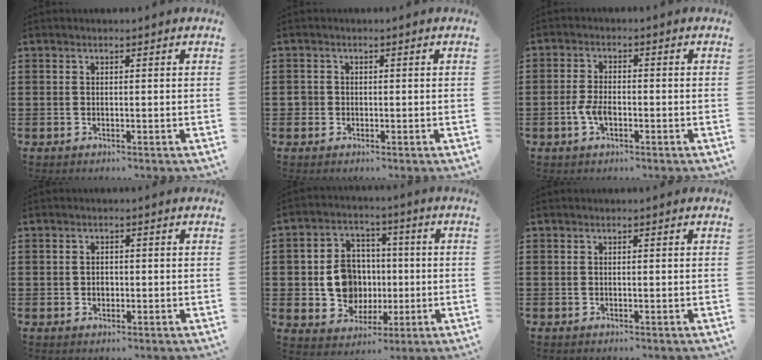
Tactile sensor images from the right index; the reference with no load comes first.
{"total": 1.2, "force": [-0.2, 1.1, 0.4], "torque": [-0.008, 0.003, -0.006]}
{"total": 3.5, "force": [-1.2, 1.7, 2.8], "torque": [-0.073, -0.006, -0.027]}
{"total": 1.3, "force": [-0.2, 1.1, 0.6], "torque": [-0.014, 0.006, -0.005]}
{"total": 8.8, "force": [-0.5, 7.9, 3.7], "torque": [-0.101, 0.014, -0.003]}
{"total": 0.0}